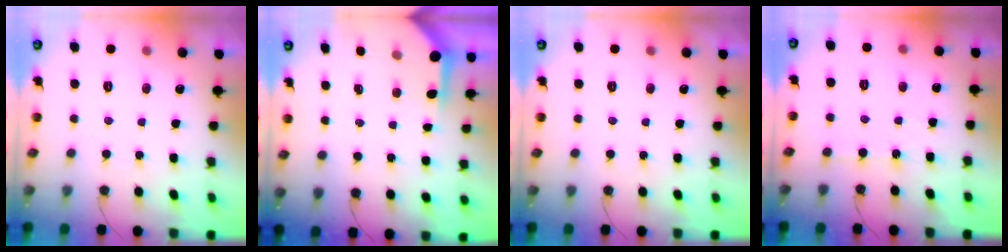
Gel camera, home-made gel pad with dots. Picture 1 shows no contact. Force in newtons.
{"total": 3.8, "press": 3.8, "slide": 0.4}
{"total": 0.0}
{"total": 3.8, "press": 3.7, "slide": 0.5}